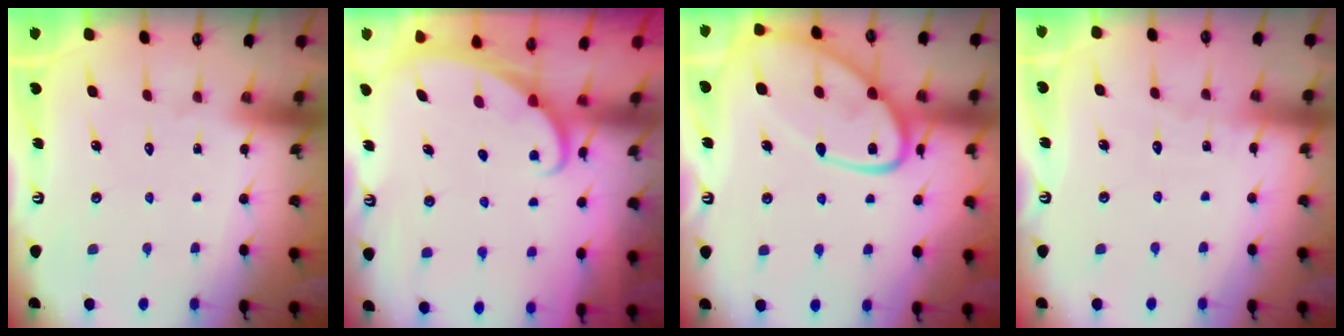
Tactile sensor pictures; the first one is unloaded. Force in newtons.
{"total": 1.7, "press": 1.7, "slide": 0.1}
{"total": 19.6, "press": 19.5, "slide": 1.8}
{"total": 2.7, "press": 2.7, "slide": 0.3}